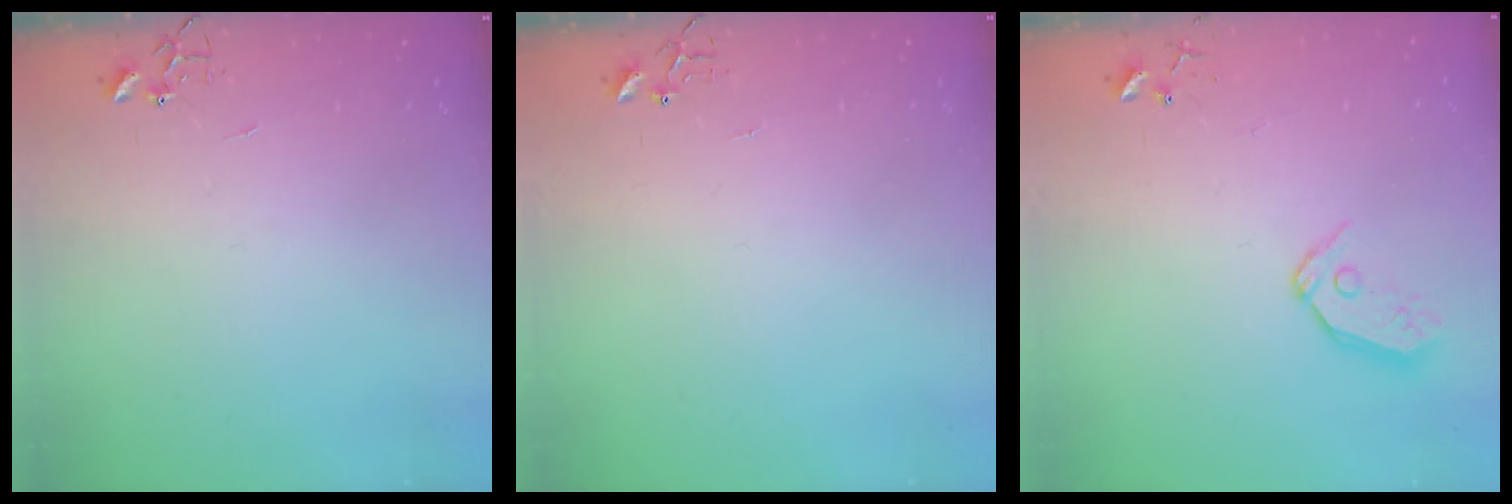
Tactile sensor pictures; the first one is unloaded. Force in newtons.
{"total": 4.9, "press": 4.8, "slide": 0.6}
{"total": 8.3, "press": 8.2, "slide": 0.7}